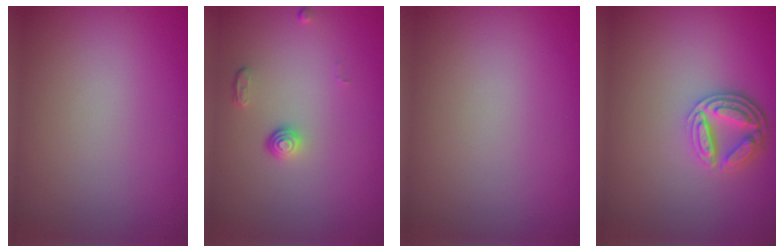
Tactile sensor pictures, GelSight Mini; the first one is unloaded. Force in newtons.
{"total": 1.3, "press": 1.0, "slide": 0.9}
{"total": 0.0}
{"total": 4.1, "press": 3.2, "slide": 2.6}